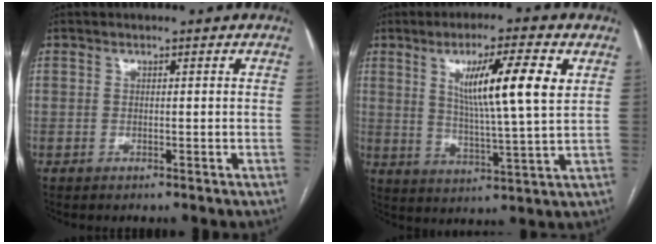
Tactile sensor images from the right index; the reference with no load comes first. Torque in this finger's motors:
{"motor_torque": [1.22, 0.92, 0.33, 0.11]}